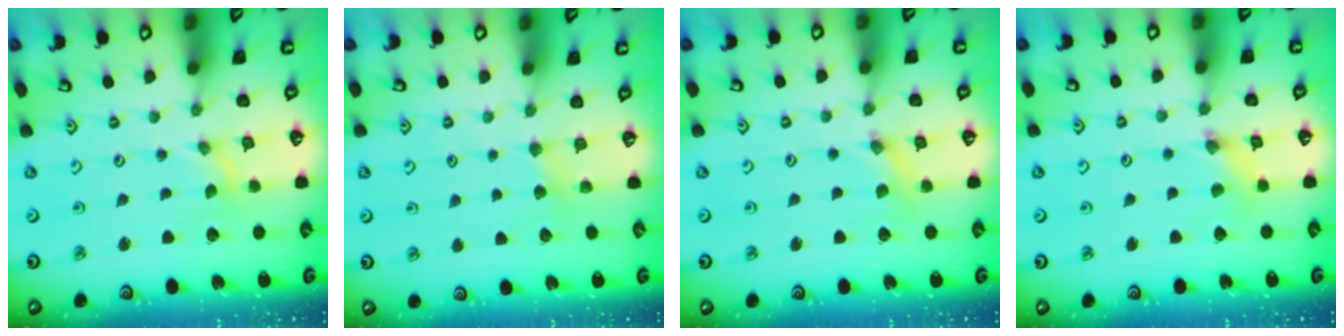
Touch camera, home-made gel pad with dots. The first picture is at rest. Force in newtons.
{"total": 3.2, "press": 3.1, "slide": 0.5}
{"total": 2.9, "press": 2.9, "slide": 0.3}
{"total": 2.5, "press": 2.4, "slide": 0.3}